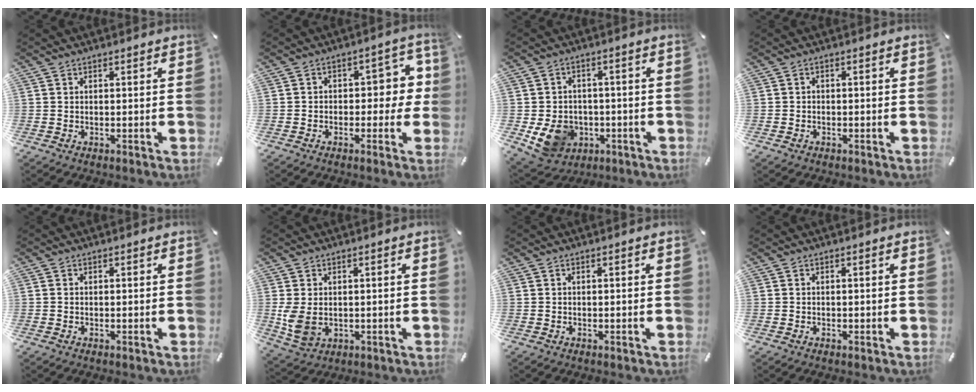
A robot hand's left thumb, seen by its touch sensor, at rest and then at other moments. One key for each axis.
{"total": 8.0, "fx": 0.0, "fy": 5.0, "fz": 6.3, "tx": -0.074, "ty": 0.003, "tz": -0.005}
{"total": 9.6, "fx": -2.5, "fy": 8.3, "fz": 4.2, "tx": -0.097, "ty": 0.011, "tz": -0.042}
{"total": 1.1, "fx": -0.5, "fy": 0.9, "fz": 0.4, "tx": -0.009, "ty": 0.003, "tz": -0.014}
{"total": 0.0}
{"total": 6.2, "fx": 0.1, "fy": 4.7, "fz": 4.1, "tx": -0.101, "ty": -0.007, "tz": 0.002}
{"total": 0.0}
{"total": 0.0}